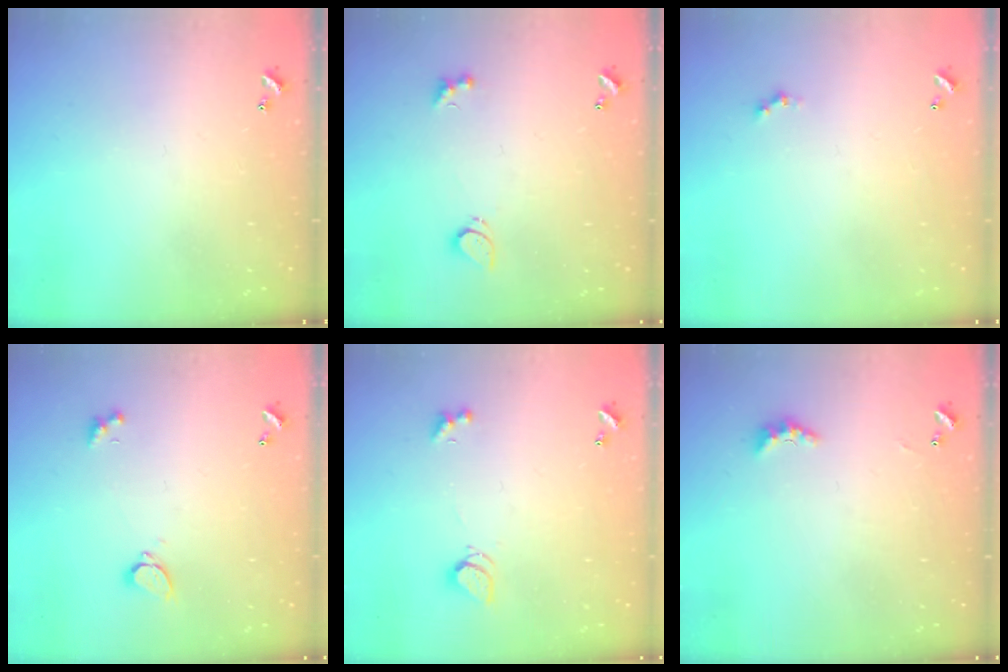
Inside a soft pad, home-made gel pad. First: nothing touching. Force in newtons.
{"total": 2.2, "press": 2.1, "slide": 0.6}
{"total": 0.0}
{"total": 2.1, "press": 1.8, "slide": 1.0}
{"total": 2.5, "press": 2.5, "slide": 0.6}
{"total": 3.9, "press": 3.8, "slide": 0.7}